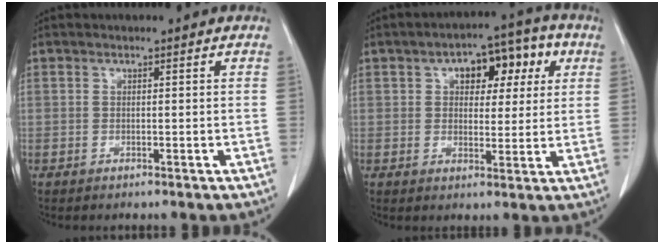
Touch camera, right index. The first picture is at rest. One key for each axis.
{"total": 9.7, "fx": 3.4, "fy": 5.7, "fz": 7.1, "tx": -0.083, "ty": 0.039, "tz": 0.046}